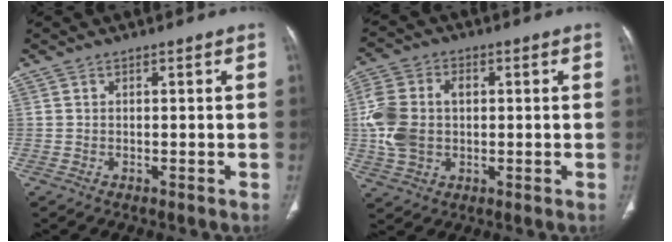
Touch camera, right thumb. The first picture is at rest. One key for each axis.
{"total": 11.2, "fx": 0.3, "fy": 8.2, "fz": 7.6, "tx": -0.156, "ty": 0.016, "tz": 0.008}